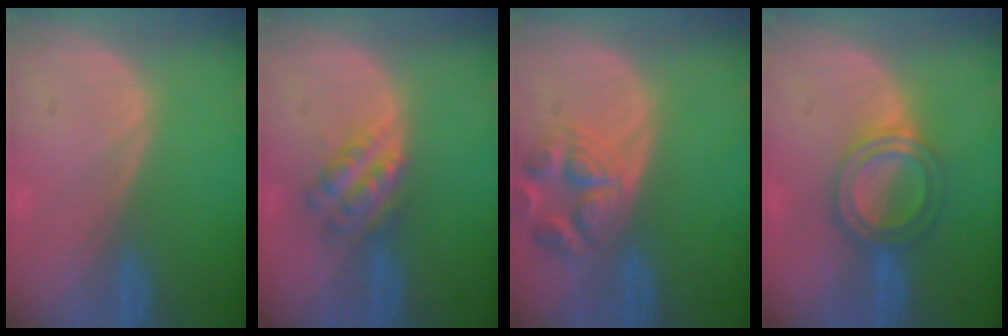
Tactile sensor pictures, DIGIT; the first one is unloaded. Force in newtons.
{"total": 5.5, "press": 5.0, "slide": 2.4}
{"total": 6.9, "press": 6.3, "slide": 2.8}
{"total": 6.0, "press": 5.5, "slide": 2.4}